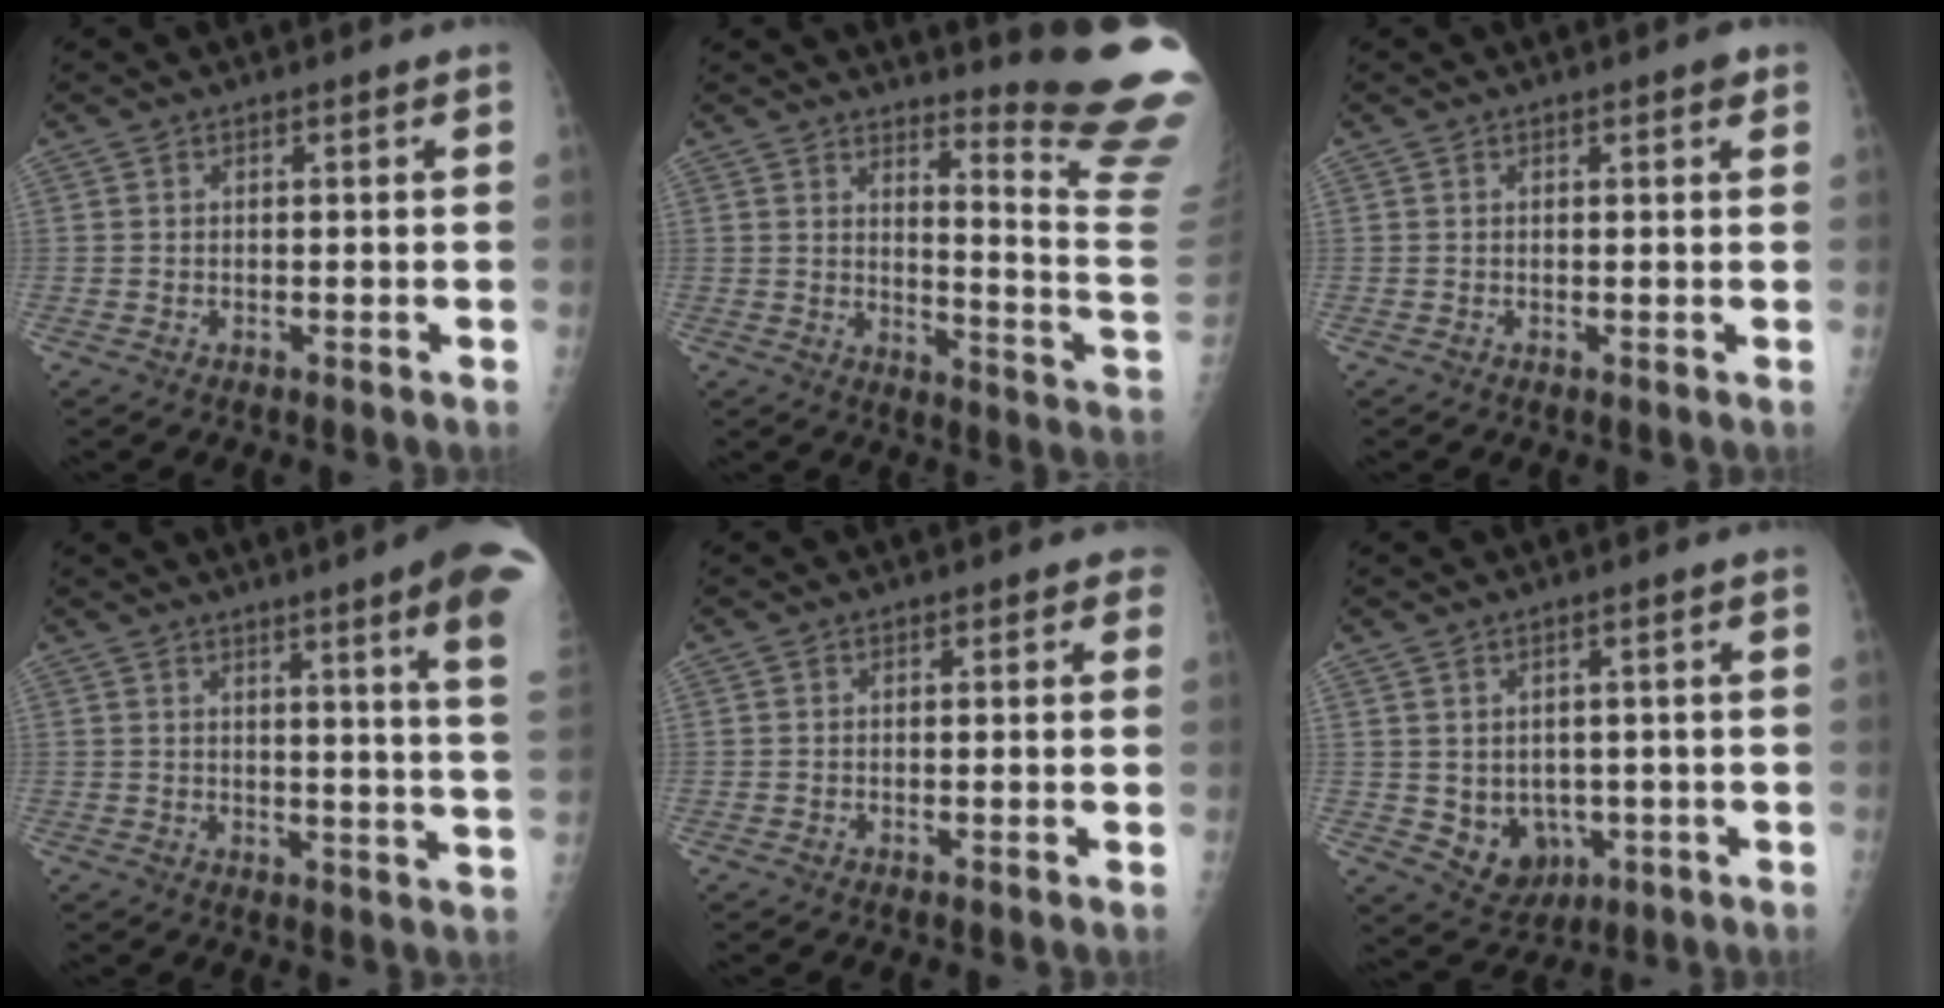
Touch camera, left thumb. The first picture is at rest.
{"total": 16.9, "force": [15.3, -1.8, 7.0], "torque": [-0.089, -0.209, 0.186]}
{"total": 1.4, "force": [0.8, 0.3, 1.0], "torque": [-0.014, -0.002, 0.008]}
{"total": 14.4, "force": [8.9, -0.5, 11.3], "torque": [-0.135, -0.049, 0.089]}
{"total": 0.6, "force": [0.2, 0.5, 0.3], "torque": [0.012, 0.002, -0.006]}
{"total": 7.0, "force": [-0.9, 5.6, 4.0], "torque": [-0.035, -0.001, 0.010]}